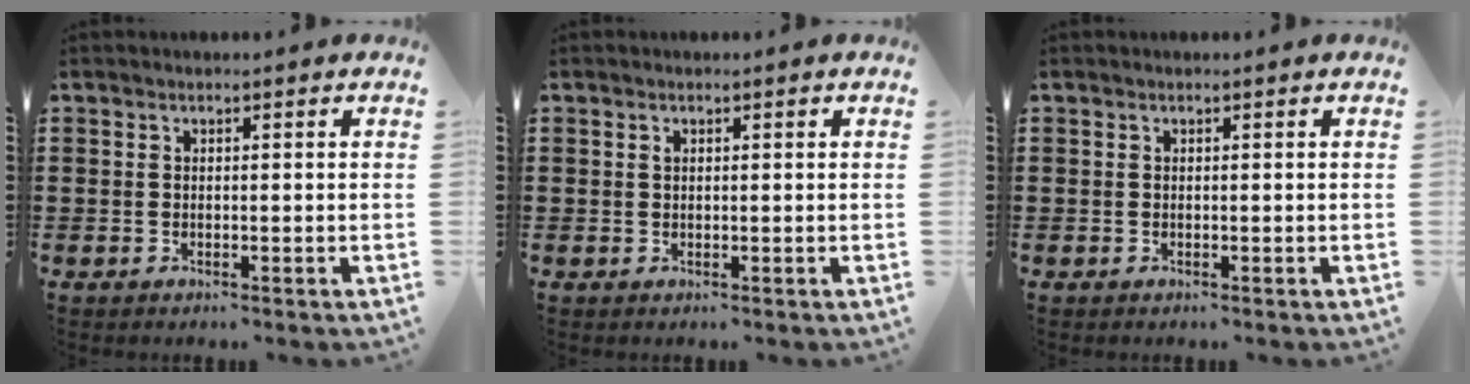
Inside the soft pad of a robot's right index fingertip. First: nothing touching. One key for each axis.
{"total": 0.5, "fx": 0.2, "fy": 0.3, "fz": 0.4, "tx": -0.010, "ty": -0.001, "tz": 0.004}
{"total": 0.0}